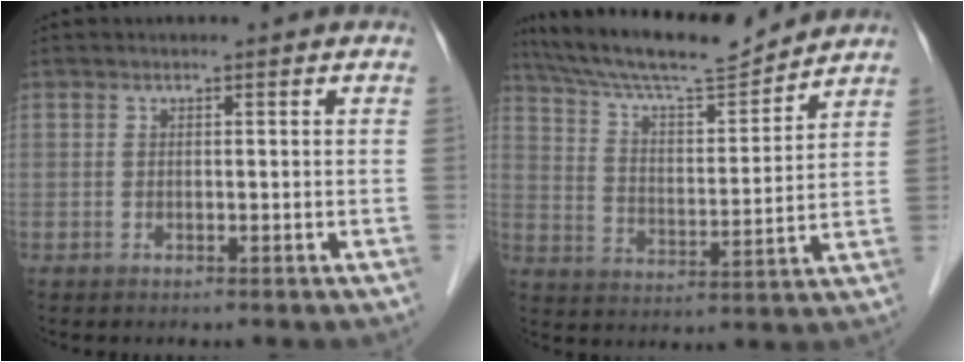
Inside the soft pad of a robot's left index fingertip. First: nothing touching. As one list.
[{"total": 14.7, "force": [13.6, 1.2, 5.5], "torque": [-0.105, 0.000, 0.227]}]